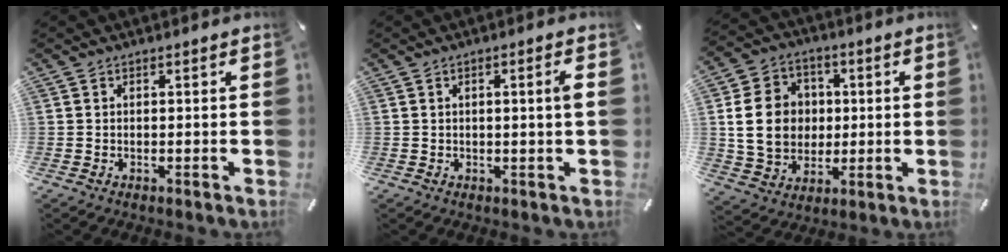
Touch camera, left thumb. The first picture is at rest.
{"total": 2.9, "force": [0.4, -0.1, 2.9], "torque": [-0.051, -0.004, 0.004]}
{"total": 14.2, "force": [0.9, 12.0, 7.5], "torque": [-0.150, 0.009, 0.017]}